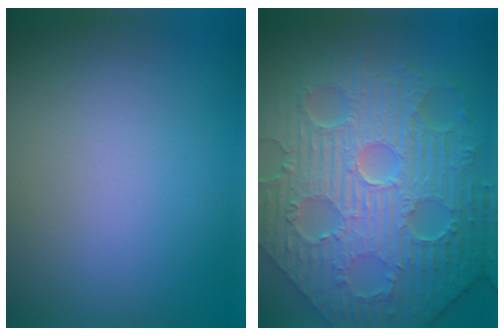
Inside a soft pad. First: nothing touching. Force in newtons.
{"total": 12.2, "press": 8.0, "slide": 9.1}